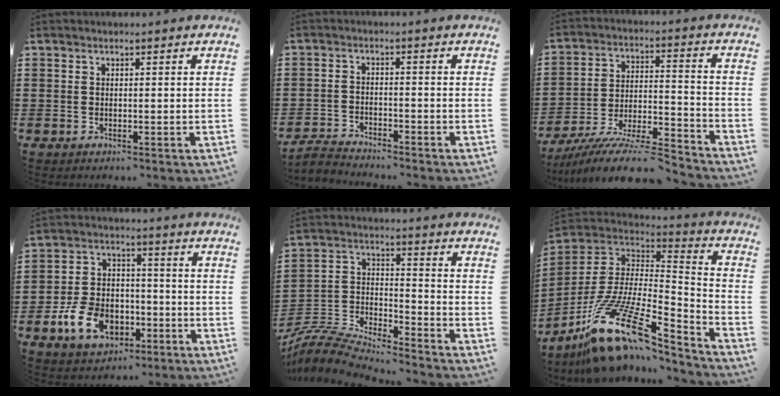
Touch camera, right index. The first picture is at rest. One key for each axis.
{"total": 2.7, "fx": -2.7, "fy": 0.2, "fz": 0.2, "tx": -0.018, "ty": -0.003, "tz": -0.058}
{"total": 11.2, "fx": -10.0, "fy": 0.8, "fz": 5.0, "tx": -0.084, "ty": 0.017, "tz": -0.193}
{"total": 9.3, "fx": -4.1, "fy": 6.4, "fz": 5.4, "tx": -0.135, "ty": 0.012, "tz": -0.075}
{"total": 6.7, "fx": -6.5, "fy": 1.0, "fz": 1.5, "tx": -0.054, "ty": -0.010, "tz": -0.135}
{"total": 17.1, "fx": -8.9, "fy": 6.8, "fz": 12.9, "tx": -0.271, "ty": 0.010, "tz": -0.155}